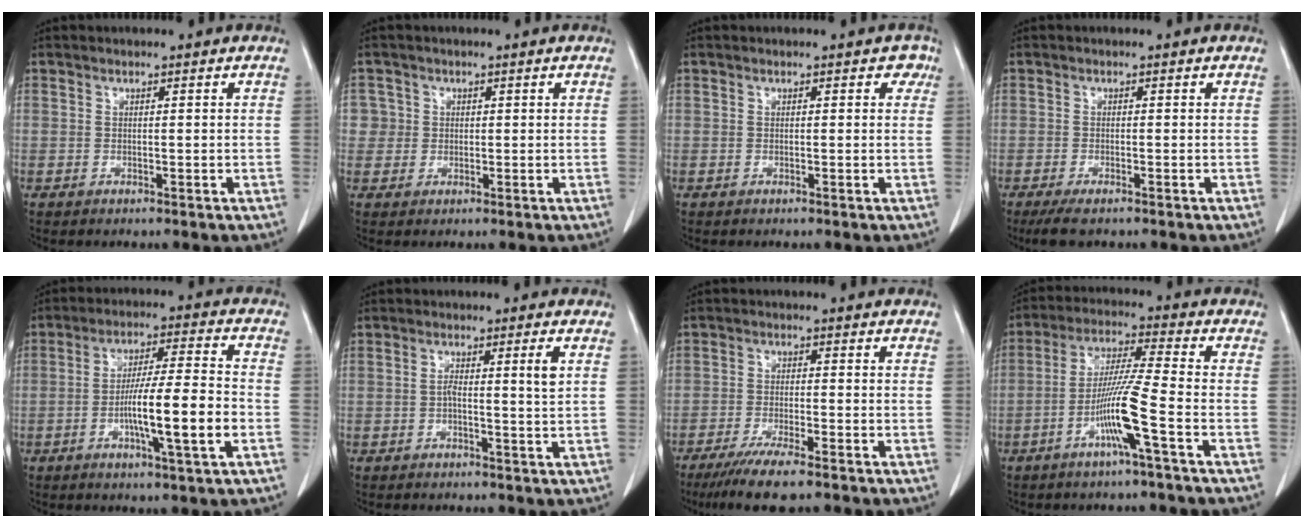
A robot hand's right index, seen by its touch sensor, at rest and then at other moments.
{"total": 2.7, "force": [0.4, 2.6, -0.2], "torque": [0.025, 0.006, 0.003]}
{"total": 1.3, "force": [0.6, 0.9, 0.8], "torque": [0.005, 0.005, -0.001]}
{"total": 3.7, "force": [-2.7, 0.7, 2.4], "torque": [-0.047, -0.011, -0.040]}
{"total": 11.5, "force": [-3.2, 0.2, 11.0], "torque": [-0.189, 0.001, -0.057]}
{"total": 3.1, "force": [0.2, -0.4, 3.1], "torque": [-0.053, 0.001, 0.003]}
{"total": 7.7, "force": [-5.8, 0.3, 5.1], "torque": [-0.087, -0.019, -0.094]}
{"total": 9.4, "force": [-3.9, -1.2, 8.5], "torque": [-0.168, -0.002, -0.078]}